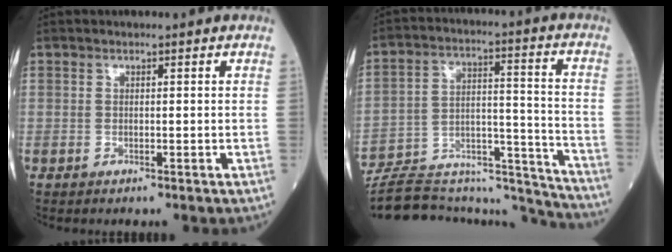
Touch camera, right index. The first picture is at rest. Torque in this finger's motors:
{"motor_torque": [-0.34, -0.62, -0.98, -0.21]}